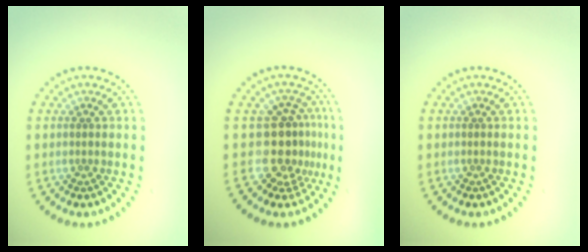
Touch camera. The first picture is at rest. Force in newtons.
{"total": 3.6, "press": 2.7, "slide": 2.4}
{"total": 0.0}